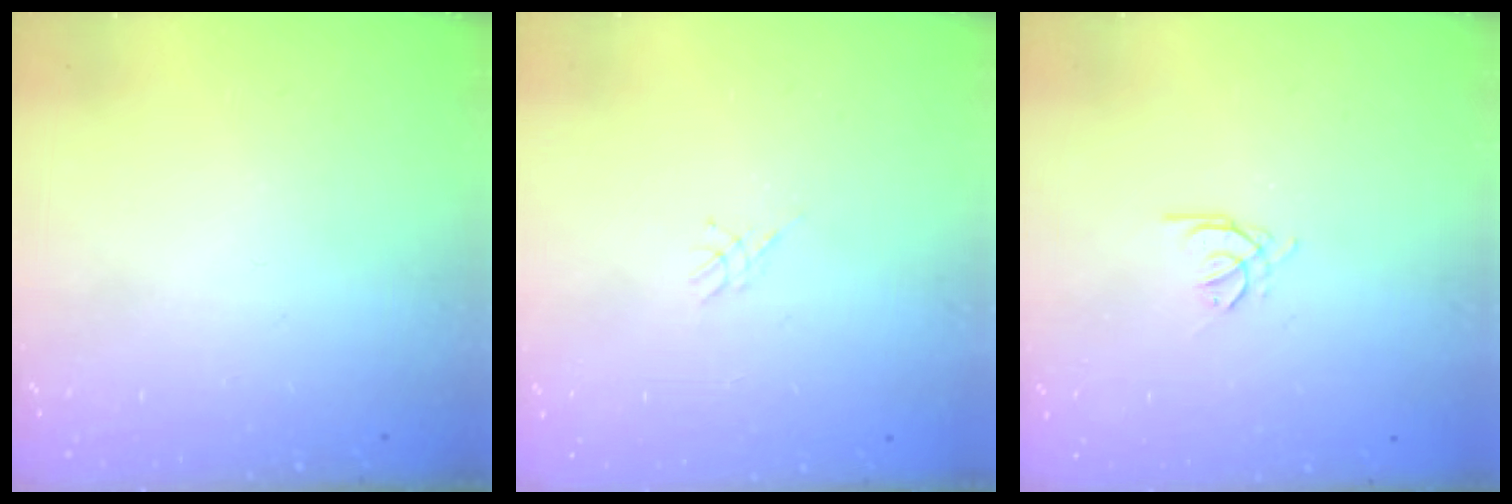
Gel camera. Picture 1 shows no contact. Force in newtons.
{"total": 1.1, "press": 1.1, "slide": 0.3}
{"total": 1.2, "press": 1.1, "slide": 0.4}